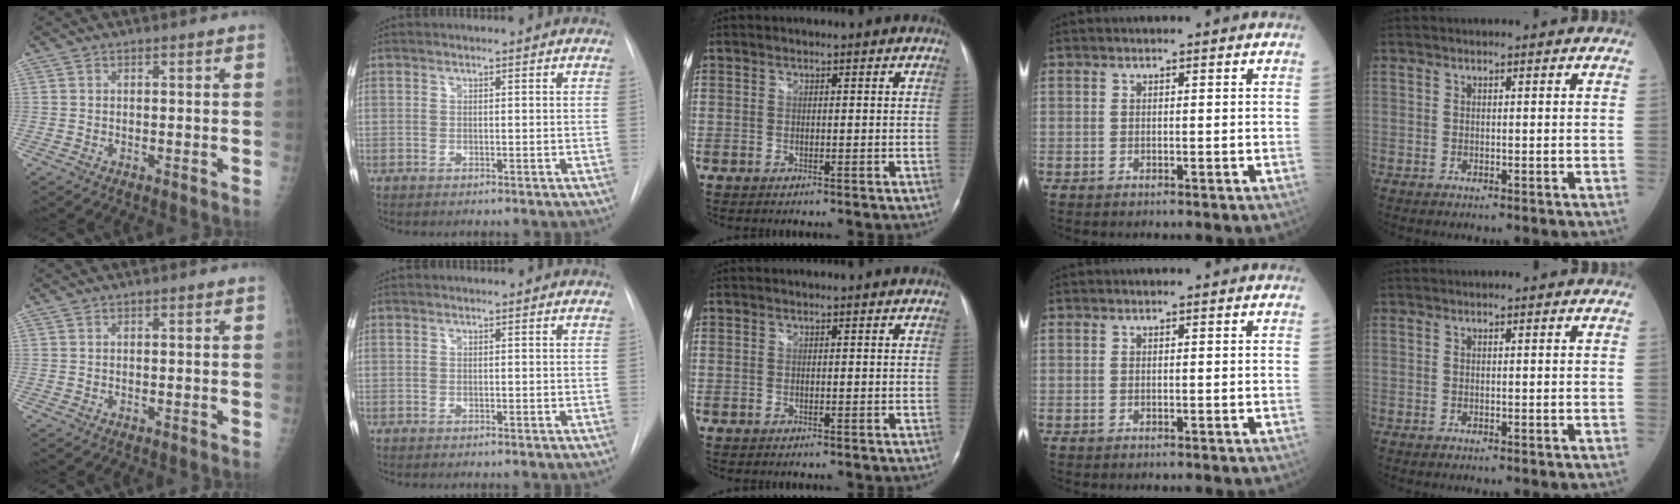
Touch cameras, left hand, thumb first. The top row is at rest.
{}